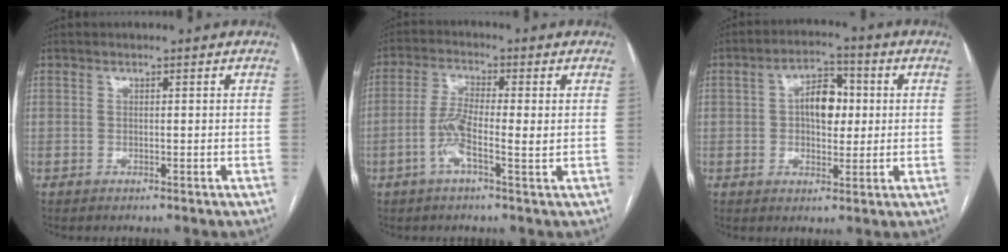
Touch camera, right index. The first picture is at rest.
{"total": 6.4, "force": [-1.2, 1.0, 6.2], "torque": [-0.129, 0.006, -0.029]}
{"total": 7.1, "force": [0.8, 3.9, 5.9], "torque": [-0.097, 0.020, 0.012]}